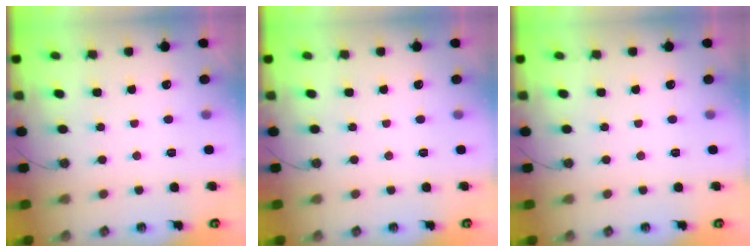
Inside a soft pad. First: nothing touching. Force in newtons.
{"total": 0.0}
{"total": 0.0}